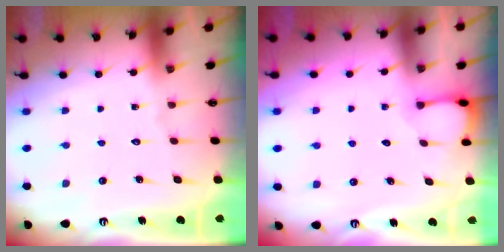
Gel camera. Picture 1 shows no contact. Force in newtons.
{"total": 1.9, "press": 1.9, "slide": 0.2}